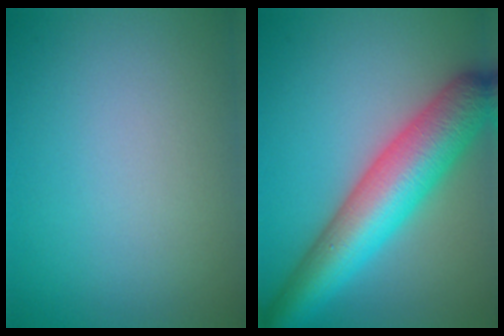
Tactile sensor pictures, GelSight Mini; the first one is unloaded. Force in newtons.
{"total": 9.3, "press": 9.3, "slide": 0.3}